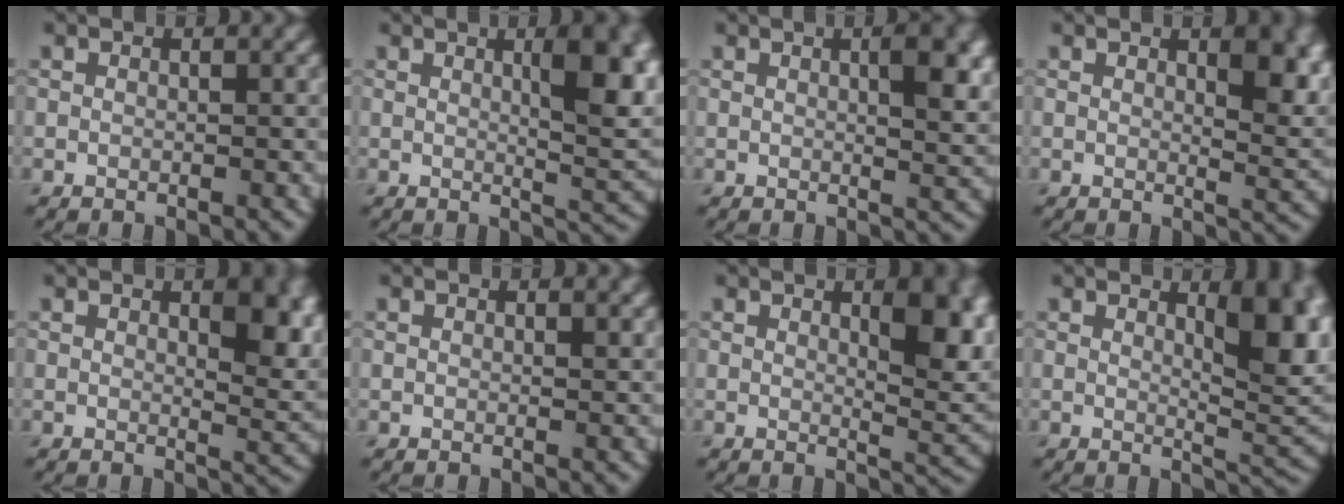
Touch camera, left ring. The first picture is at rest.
{"total": 6.9, "force": [1.9, 1.9, 6.3], "torque": [-0.067, 0.000, 0.029]}
{"total": 4.8, "force": [1.4, 1.4, 4.4], "torque": [-0.048, 0.006, 0.019]}
{"total": 5.6, "force": [2.2, 2.2, 4.7], "torque": [-0.048, -0.004, 0.036]}
{"total": 6.2, "force": [2.2, 2.4, 5.2], "torque": [-0.058, -0.004, 0.039]}
{"total": 0.9, "force": [0.6, 0.3, 0.7], "torque": [-0.005, 0.002, 0.008]}
{"total": 7.1, "force": [2.1, 2.6, 6.3], "torque": [-0.074, -0.003, 0.037]}
{"total": 6.9, "force": [2.2, 2.4, 6.1], "torque": [-0.073, -0.006, 0.036]}